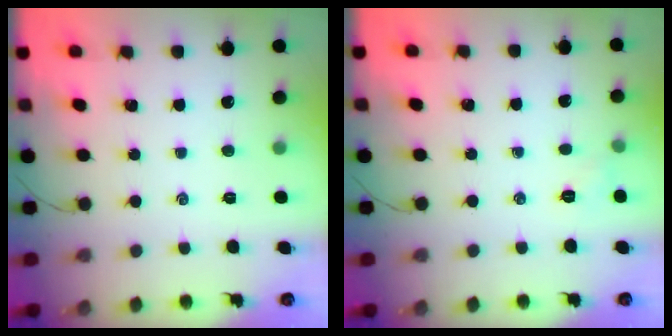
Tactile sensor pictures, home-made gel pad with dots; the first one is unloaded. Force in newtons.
{"total": 3.7, "press": 3.6, "slide": 1.1}